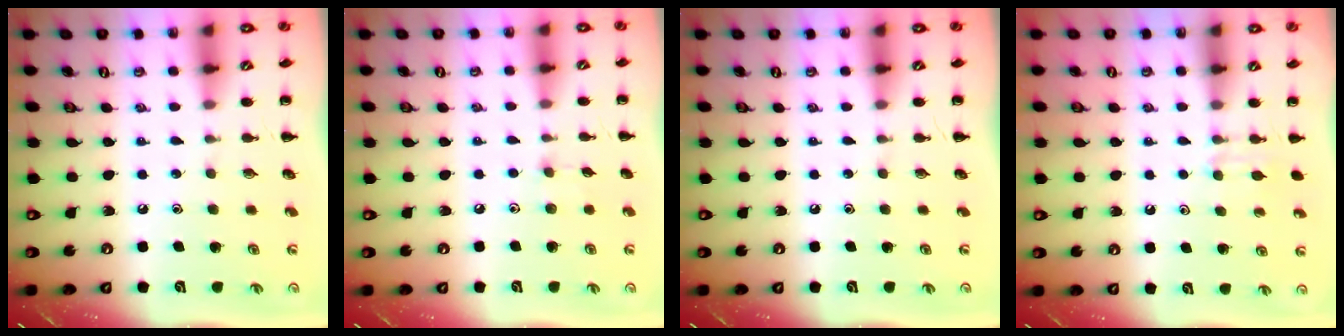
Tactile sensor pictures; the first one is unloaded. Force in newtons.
{"total": 3.6, "press": 3.3, "slide": 1.3}
{"total": 0.0}
{"total": 3.9, "press": 3.7, "slide": 1.5}